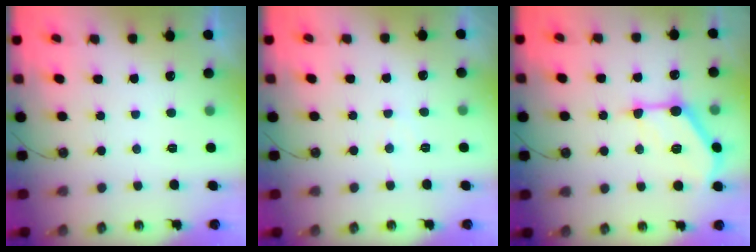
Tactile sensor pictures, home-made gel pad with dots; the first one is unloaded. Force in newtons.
{"total": 4.2, "press": 4.2, "slide": 0.7}
{"total": 14.1, "press": 14.1, "slide": 0.6}